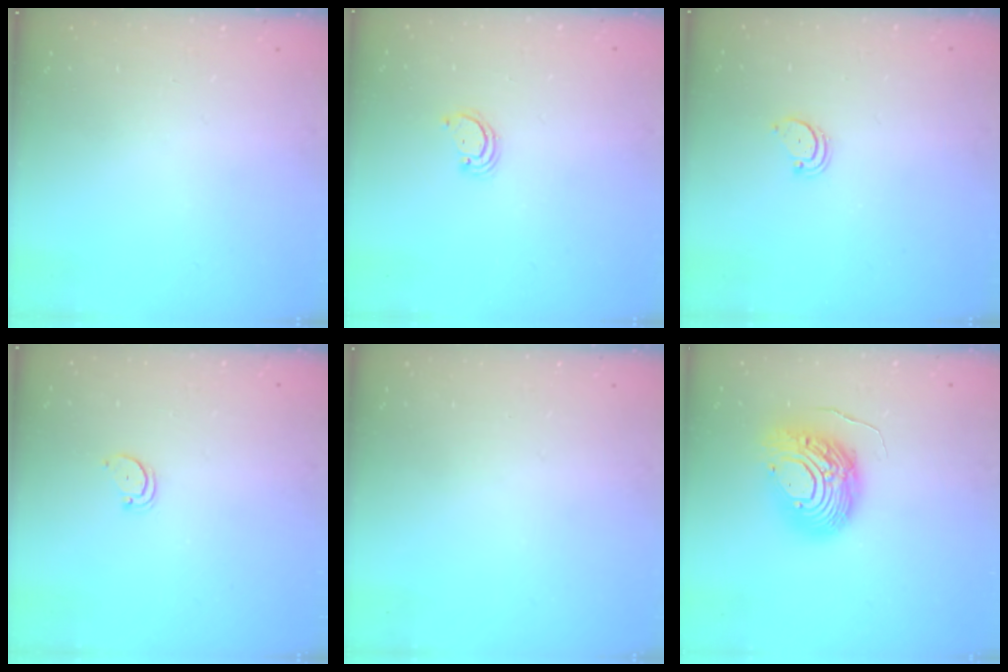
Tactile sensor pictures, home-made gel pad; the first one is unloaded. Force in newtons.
{"total": 1.7, "press": 1.7, "slide": 0.1}
{"total": 1.9, "press": 1.9, "slide": 0.2}
{"total": 2.7, "press": 2.7, "slide": 0.2}
{"total": 0.0}
{"total": 13.5, "press": 13.4, "slide": 1.7}